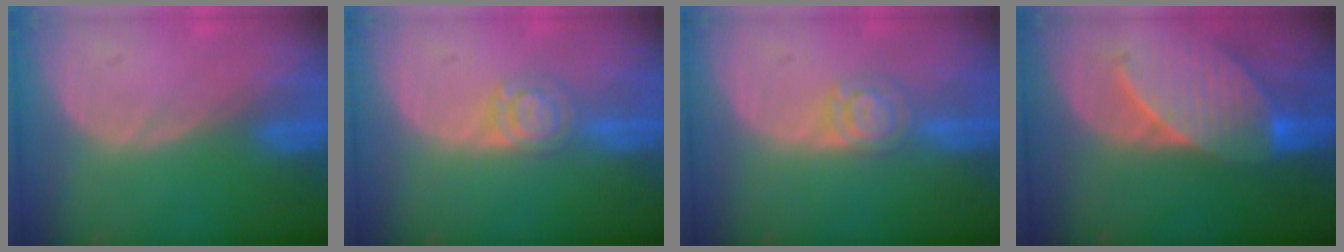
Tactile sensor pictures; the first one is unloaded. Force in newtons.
{"total": 4.9, "press": 4.3, "slide": 2.3}
{"total": 4.9, "press": 4.3, "slide": 2.3}
{"total": 8.5, "press": 8.3, "slide": 1.5}